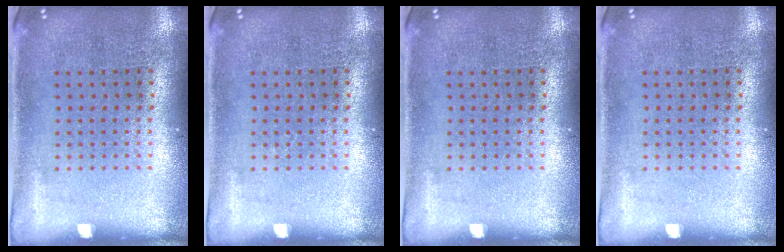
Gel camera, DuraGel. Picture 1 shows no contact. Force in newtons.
{"total": 0.0}
{"total": 0.0}
{"total": 0.0}